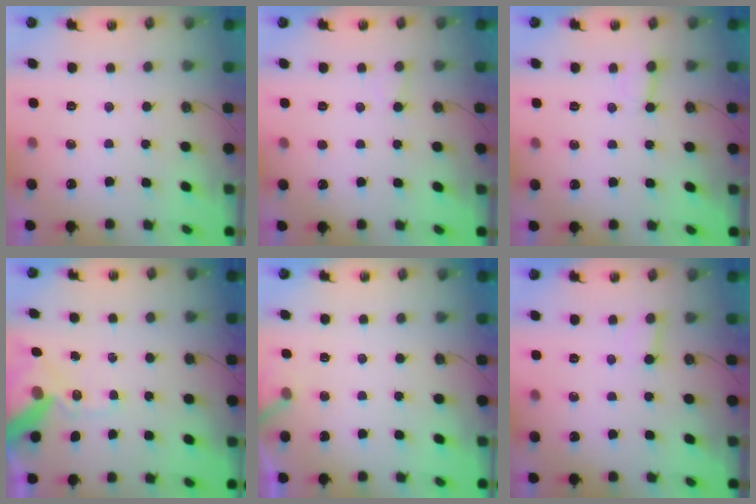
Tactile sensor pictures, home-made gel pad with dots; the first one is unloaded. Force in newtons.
{"total": 5.5, "press": 5.5, "slide": 0.4}
{"total": 3.3, "press": 3.2, "slide": 0.2}
{"total": 13.1, "press": 13.0, "slide": 2.0}
{"total": 3.6, "press": 3.6, "slide": 0.2}
{"total": 2.2, "press": 2.2, "slide": 0.1}